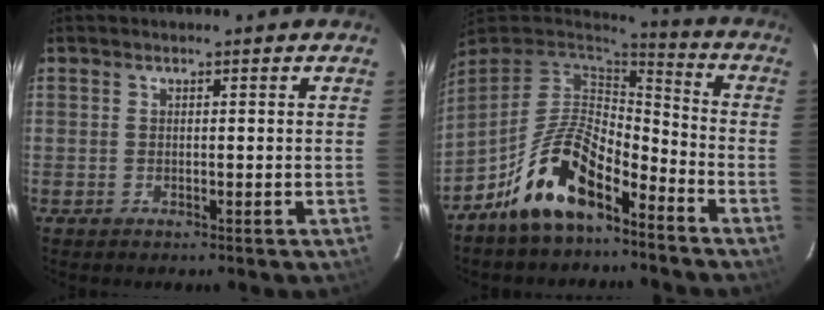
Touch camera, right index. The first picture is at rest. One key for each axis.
{"total": 14.8, "fx": -9.3, "fy": 6.0, "fz": 9.7, "tx": -0.196, "ty": 0.008, "tz": -0.170}